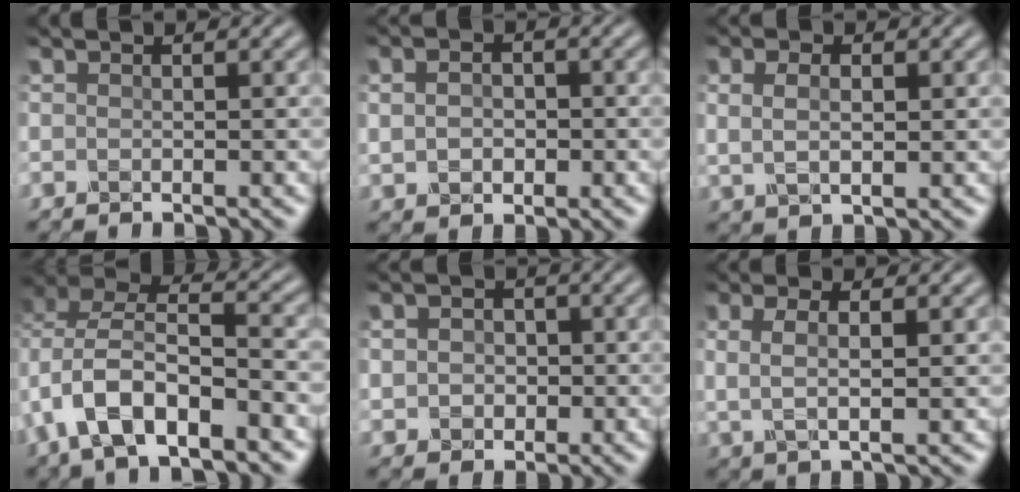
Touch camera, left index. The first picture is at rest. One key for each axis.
{"total": 3.2, "fx": 0.3, "fy": 2.3, "fz": 2.2, "tx": -0.042, "ty": 0.007, "tz": 0.006}
{"total": 3.1, "fx": 0.9, "fy": 1.7, "fz": 2.4, "tx": -0.047, "ty": -0.006, "tz": 0.022}
{"total": 8.7, "fx": -2.9, "fy": 4.6, "fz": 6.8, "tx": -0.129, "ty": 0.010, "tz": -0.057}
{"total": 2.7, "fx": 0.0, "fy": 2.3, "fz": 1.4, "tx": -0.022, "ty": 0.001, "tz": -0.006}
{"total": 3.3, "fx": 0.8, "fy": 1.0, "fz": 3.0, "tx": -0.062, "ty": 0.000, "tz": 0.016}